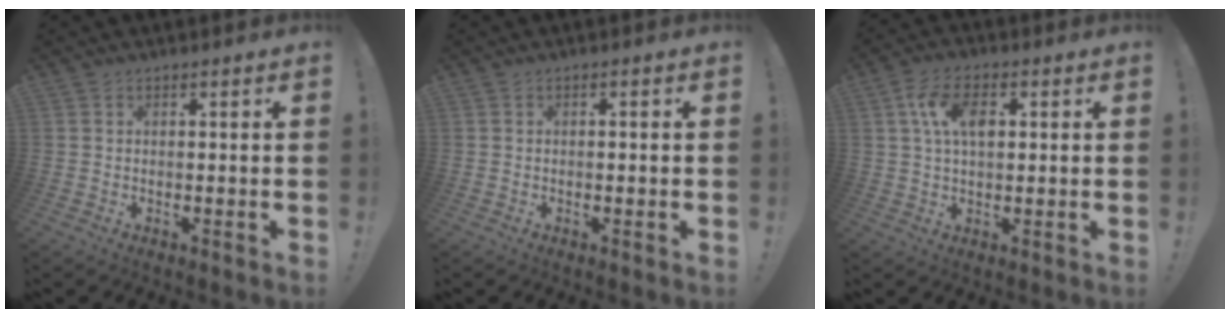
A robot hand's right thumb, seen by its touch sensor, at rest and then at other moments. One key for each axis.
{"total": 0.6, "fx": -0.4, "fy": 0.2, "fz": 0.4, "tx": -0.008, "ty": 0.003, "tz": -0.006}
{"total": 9.4, "fx": 2.3, "fy": 5.5, "fz": 7.3, "tx": -0.135, "ty": 0.012, "tz": 0.044}